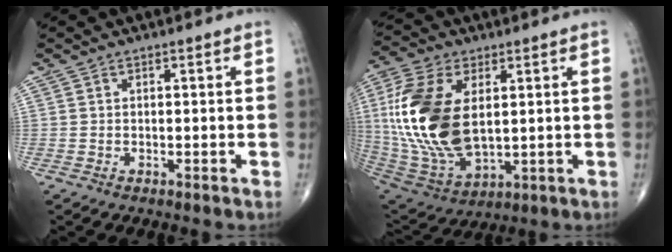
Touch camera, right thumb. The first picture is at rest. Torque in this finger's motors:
{"motor_torque": [-0.91, 2.68, 2.44, 0.33, 0.81]}